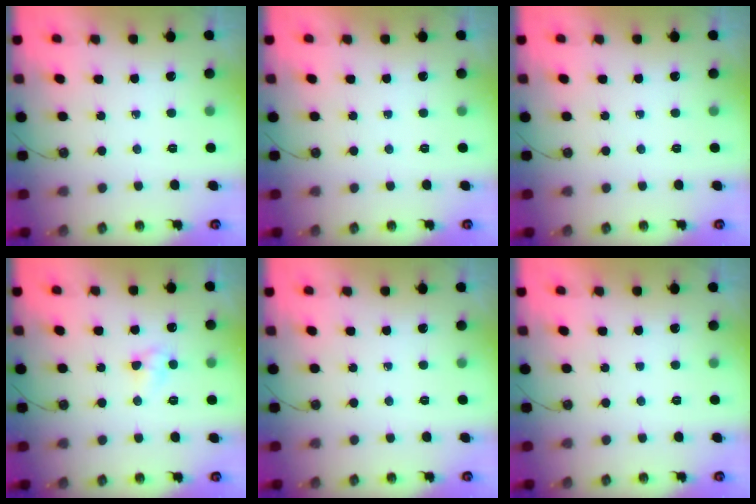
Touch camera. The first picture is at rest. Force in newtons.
{"total": 0.0}
{"total": 0.0}
{"total": 4.3, "press": 4.3, "slide": 0.6}
{"total": 0.0}
{"total": 0.0}